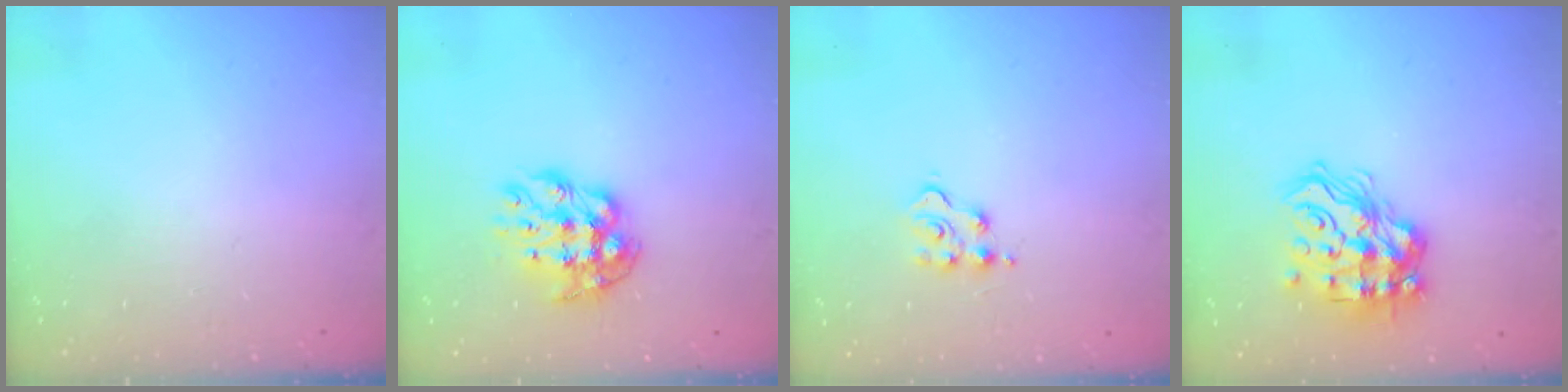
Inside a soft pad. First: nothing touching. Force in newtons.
{"total": 10.6, "press": 10.6, "slide": 0.6}
{"total": 4.8, "press": 4.8, "slide": 0.3}
{"total": 17.4, "press": 17.4, "slide": 1.5}